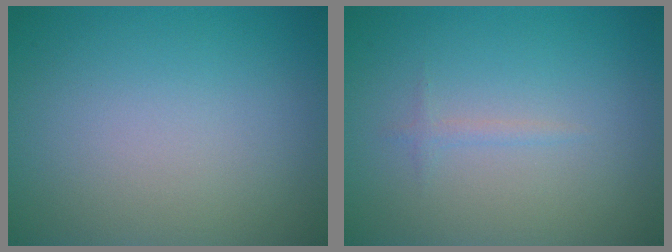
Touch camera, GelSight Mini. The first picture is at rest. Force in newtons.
{"total": 0.7, "press": 0.7, "slide": 0.0}